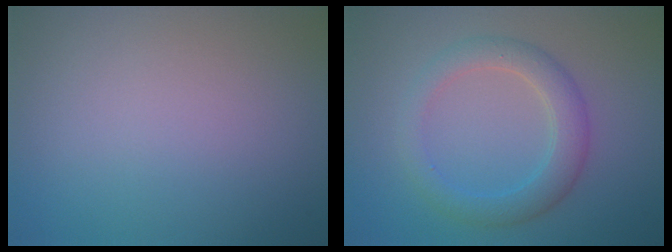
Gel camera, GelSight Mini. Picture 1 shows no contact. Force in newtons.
{"total": 3.4, "press": 3.4, "slide": 0.2}